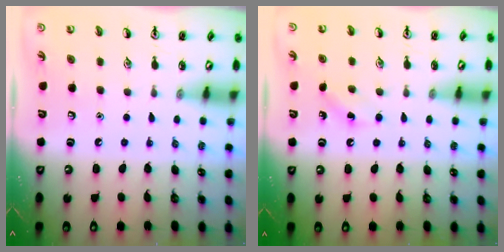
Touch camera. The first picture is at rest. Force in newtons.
{"total": 2.8, "press": 2.6, "slide": 1.0}